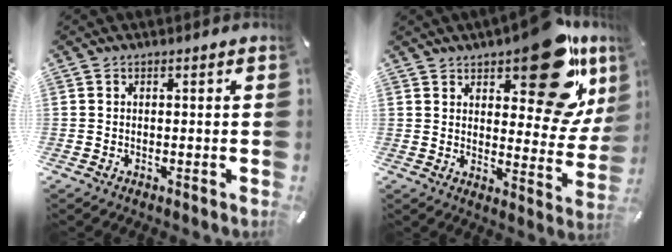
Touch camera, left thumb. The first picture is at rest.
{"total": 23.0, "force": [14.1, 10.4, 14.9], "torque": [-0.169, -0.101, 0.229]}